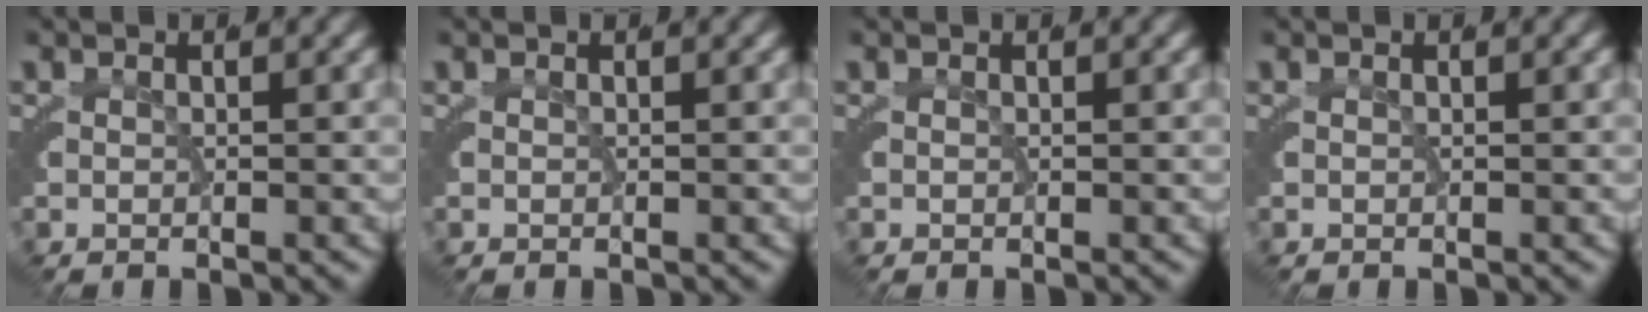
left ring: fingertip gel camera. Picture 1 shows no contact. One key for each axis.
{"total": 0.0}
{"total": 0.0}
{"total": 0.0}